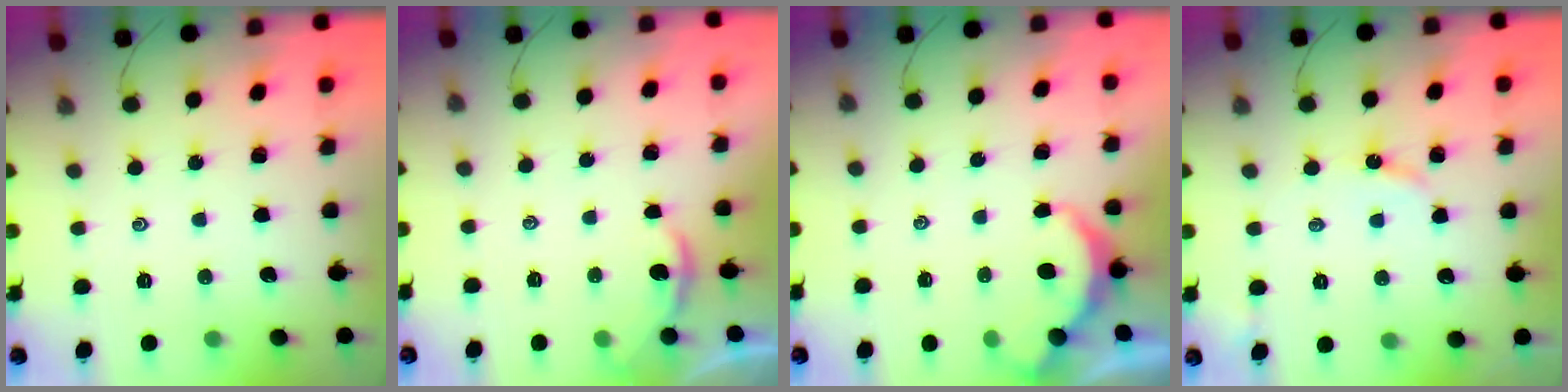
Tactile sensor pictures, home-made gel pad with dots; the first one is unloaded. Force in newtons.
{"total": 0.9, "press": 0.9, "slide": 0.1}
{"total": 2.7, "press": 2.7, "slide": 0.3}
{"total": 3.3, "press": 3.3, "slide": 0.4}